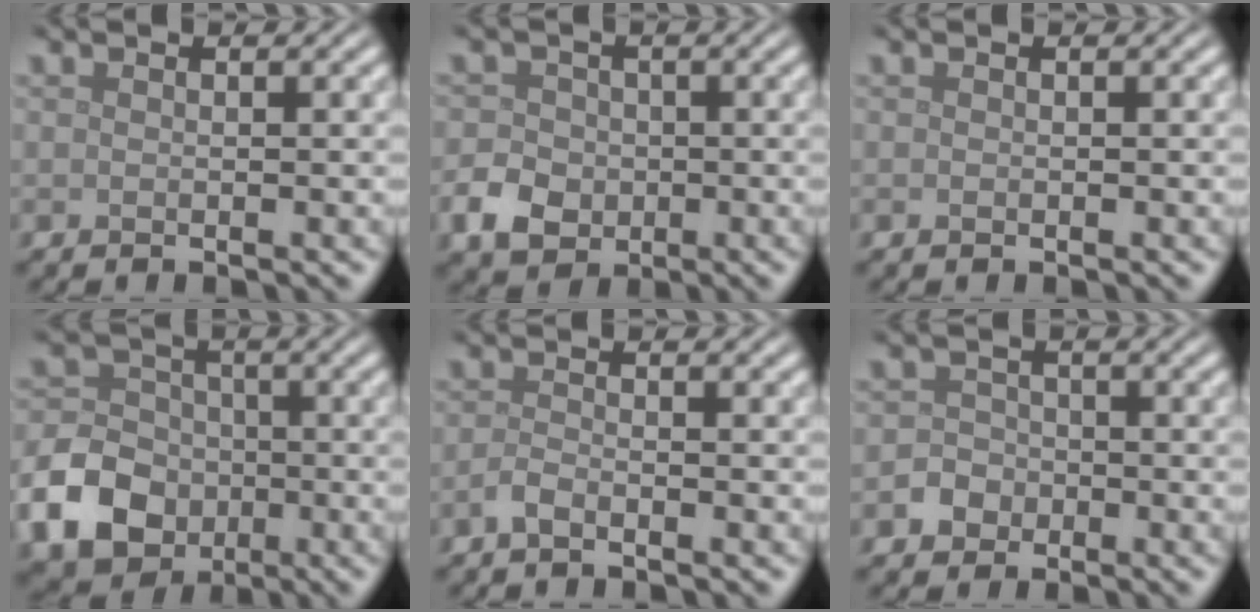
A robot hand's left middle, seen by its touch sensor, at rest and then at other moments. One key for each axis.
{"total": 3.8, "fx": -1.3, "fy": 3.1, "fz": 1.6, "tx": -0.028, "ty": 0.000, "tz": -0.033}
{"total": 0.0}
{"total": 9.1, "fx": -3.6, "fy": 7.3, "fz": 4.2, "tx": -0.086, "ty": -0.020, "tz": -0.090}
{"total": 1.2, "fx": -0.9, "fy": 0.4, "fz": 0.8, "tx": -0.019, "ty": 0.001, "tz": -0.020}
{"total": 2.0, "fx": -0.9, "fy": 1.7, "fz": 0.5, "tx": 0.007, "ty": 0.002, "tz": -0.022}